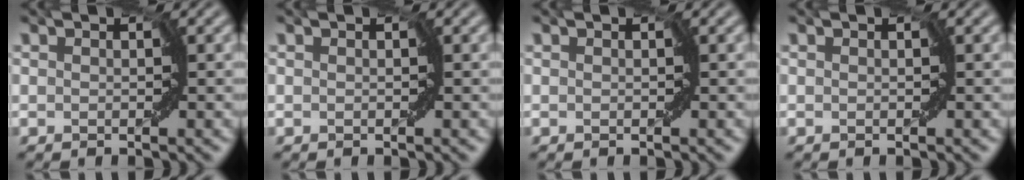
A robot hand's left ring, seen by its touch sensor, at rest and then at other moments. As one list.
[{"total": 0.0}, {"total": 0.0}, {"total": 0.0}]